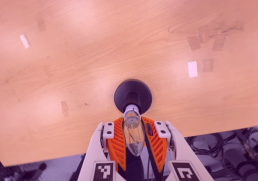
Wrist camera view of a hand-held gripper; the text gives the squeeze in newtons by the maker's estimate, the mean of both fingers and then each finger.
{"total": 18.5, "left": 16.6, "right": 20.3}